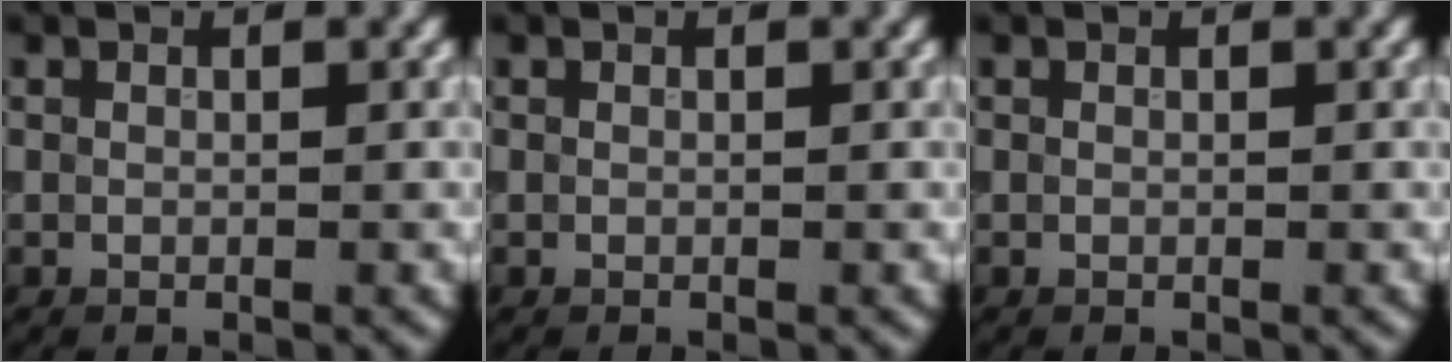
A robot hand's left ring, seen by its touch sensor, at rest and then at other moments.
{"total": 0.0}
{"total": 0.0}